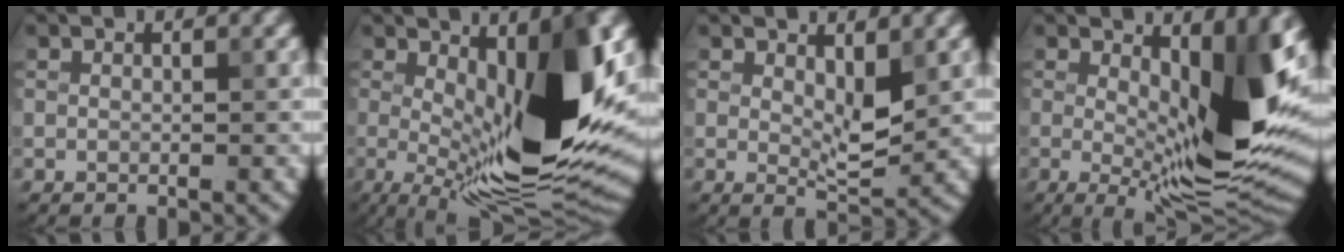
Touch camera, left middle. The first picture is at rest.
{"total": 13.8, "force": [1.0, 3.9, 13.2], "torque": [-0.203, -0.018, 0.021]}
{"total": 2.8, "force": [1.1, 1.0, 2.4], "torque": [-0.043, -0.008, 0.019]}
{"total": 11.1, "force": [1.3, 3.2, 10.6], "torque": [-0.153, -0.021, 0.024]}